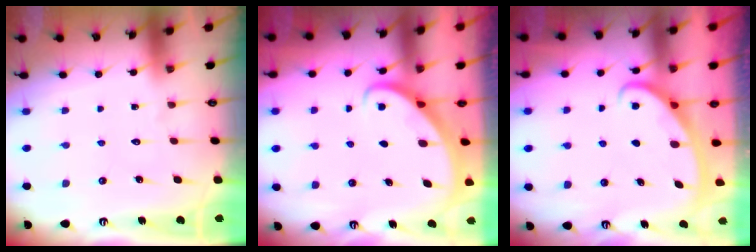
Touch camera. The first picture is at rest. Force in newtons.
{"total": 2.7, "press": 2.7, "slide": 0.2}
{"total": 2.8, "press": 2.8, "slide": 0.4}